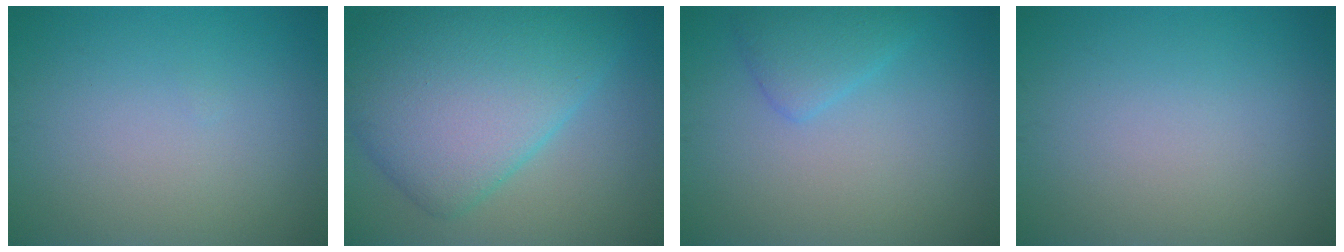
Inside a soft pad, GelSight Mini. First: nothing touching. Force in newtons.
{"total": 10.4, "press": 10.4, "slide": 0.2}
{"total": 2.3, "press": 2.3, "slide": 0.2}
{"total": 0.0}